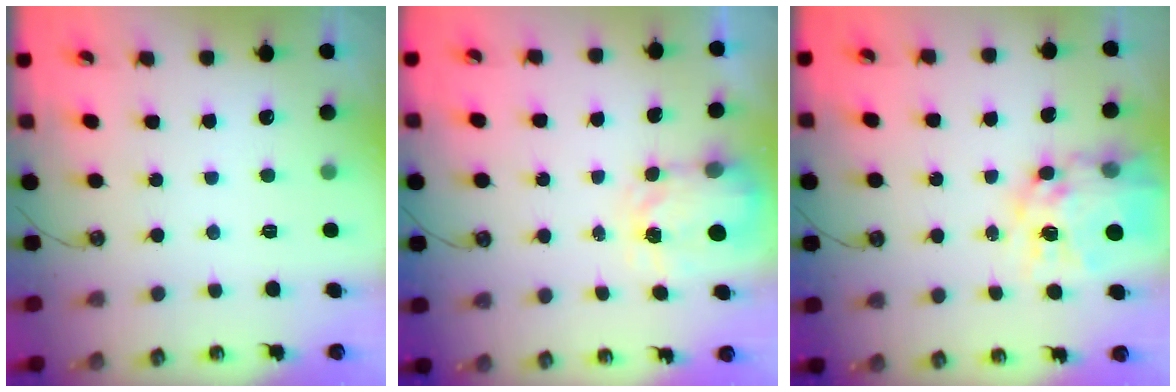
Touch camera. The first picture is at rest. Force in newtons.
{"total": 3.9, "press": 3.9, "slide": 0.6}
{"total": 15.0, "press": 14.9, "slide": 1.5}